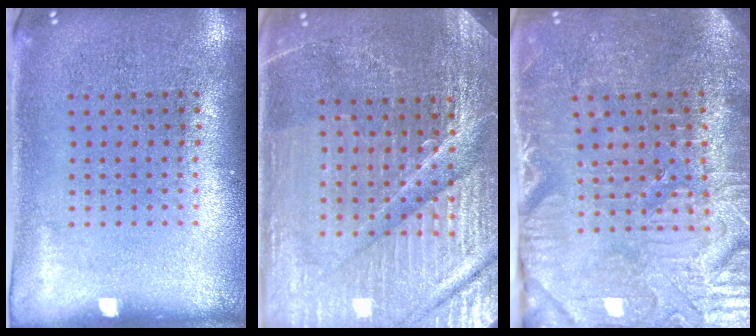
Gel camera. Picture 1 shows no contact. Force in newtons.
{"total": 5.1, "press": 4.8, "slide": 1.8}
{"total": 4.0, "press": 3.9, "slide": 0.8}